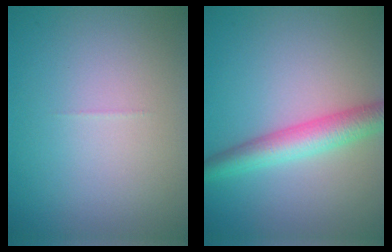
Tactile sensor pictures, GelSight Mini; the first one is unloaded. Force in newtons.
{"total": 4.3, "press": 4.3, "slide": 0.1}